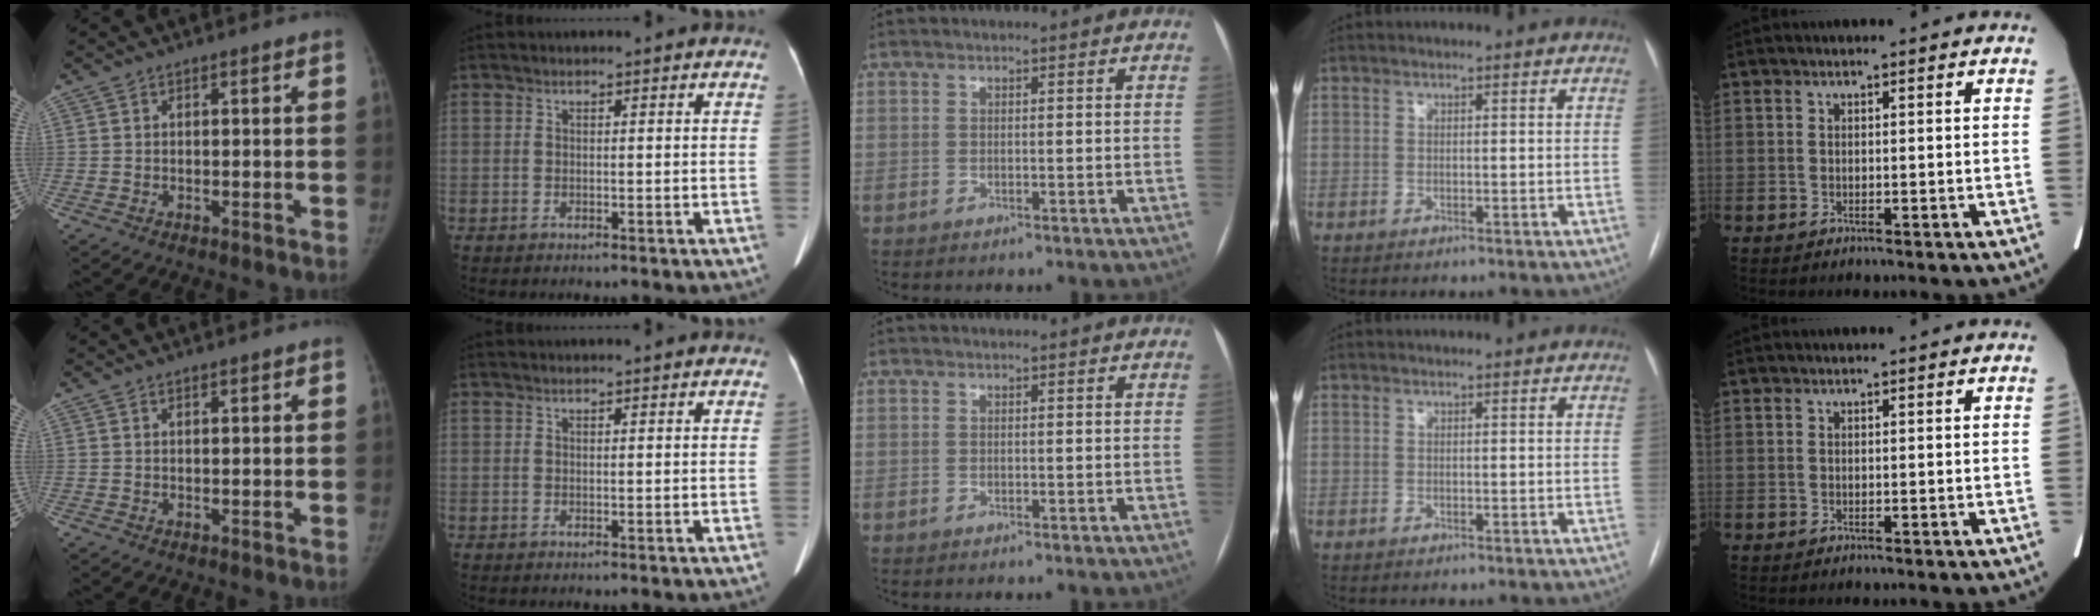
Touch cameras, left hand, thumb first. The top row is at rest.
{"thumb": {"total": 0.8, "force": [0.6, 0.3, 0.4], "torque": [-0.001, -0.002, 0.010]}}